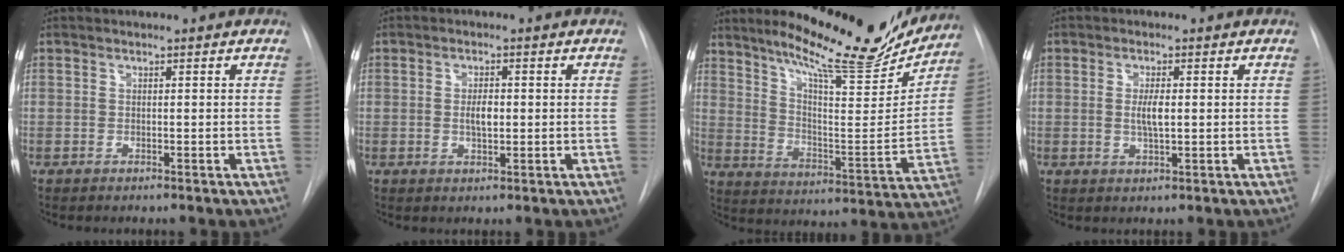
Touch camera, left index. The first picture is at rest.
{"total": 2.7, "force": [0.1, 1.1, 2.5], "torque": [-0.046, 0.000, 0.003]}
{"total": 20.6, "force": [17.5, 3.1, 10.4], "torque": [-0.161, -0.036, 0.253]}
{"total": 3.0, "force": [0.3, 0.6, 2.9], "torque": [-0.058, -0.003, 0.006]}